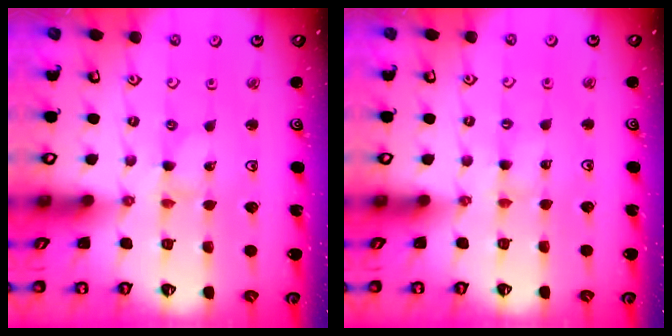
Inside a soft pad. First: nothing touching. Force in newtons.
{"total": 2.8, "press": 2.8, "slide": 0.3}